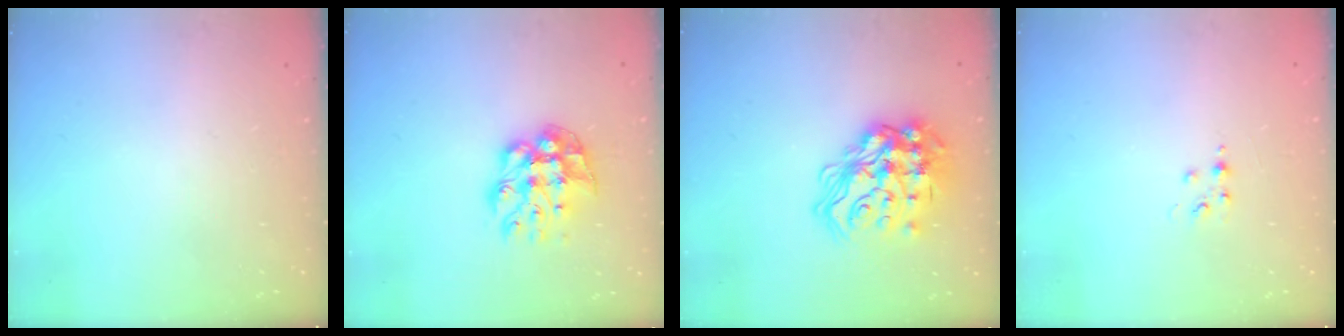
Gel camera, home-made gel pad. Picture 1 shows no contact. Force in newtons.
{"total": 11.6, "press": 11.6, "slide": 1.1}
{"total": 21.4, "press": 21.3, "slide": 1.7}
{"total": 4.3, "press": 4.2, "slide": 0.6}